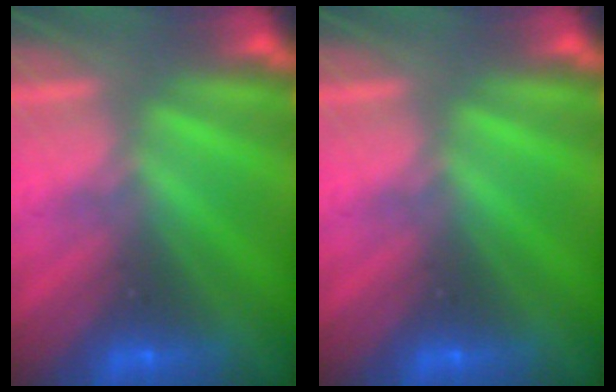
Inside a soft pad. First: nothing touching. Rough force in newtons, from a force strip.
{"total": 0.0}